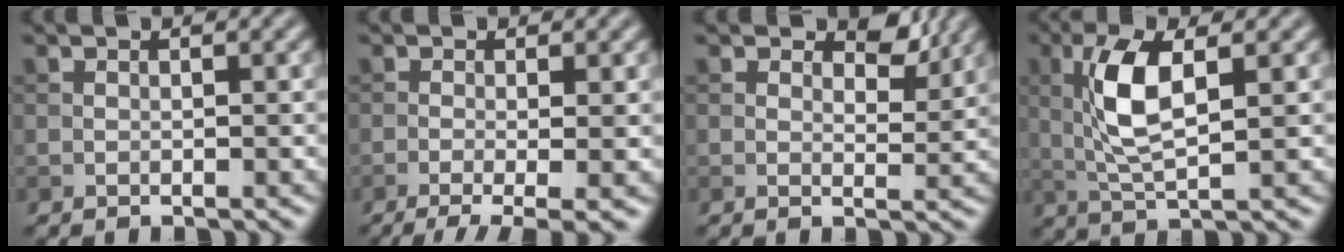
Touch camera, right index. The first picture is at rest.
{"total": 5.1, "force": [-2.3, 1.4, 4.3], "torque": [-0.070, -0.007, -0.039]}
{"total": 2.8, "force": [1.7, 1.4, 1.8], "torque": [-0.025, -0.007, 0.023]}
{"total": 6.0, "force": [1.1, 2.0, 5.5], "torque": [-0.117, 0.008, 0.022]}